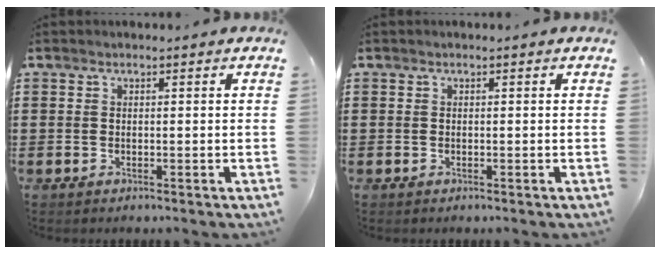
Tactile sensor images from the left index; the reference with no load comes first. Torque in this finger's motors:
{"motor_torque": [-0.05, -0.02, 0.02, 0.00]}